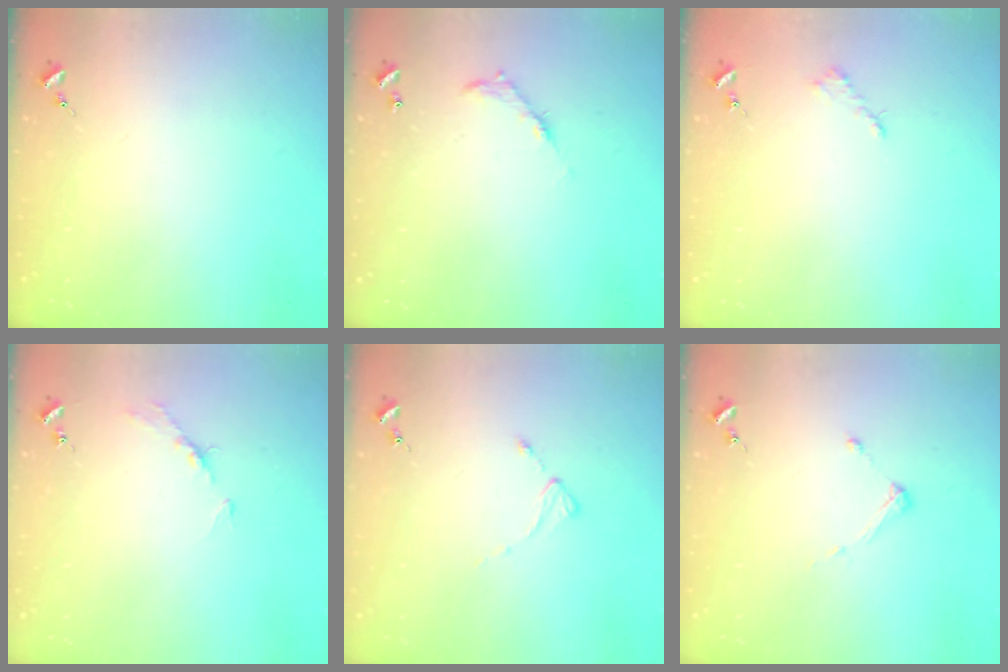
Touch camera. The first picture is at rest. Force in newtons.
{"total": 5.3, "press": 5.3, "slide": 0.4}
{"total": 2.6, "press": 2.5, "slide": 0.3}
{"total": 4.4, "press": 4.4, "slide": 0.6}
{"total": 1.9, "press": 1.8, "slide": 0.3}
{"total": 3.4, "press": 3.4, "slide": 0.4}